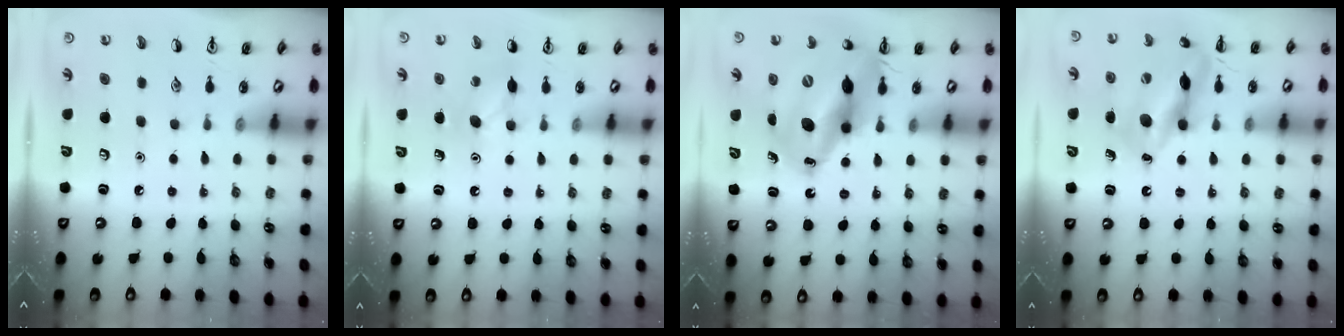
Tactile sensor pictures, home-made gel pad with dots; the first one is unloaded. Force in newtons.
{"total": 5.9, "press": 5.6, "slide": 1.7}
{"total": 17.0, "press": 16.2, "slide": 5.1}
{"total": 14.0, "press": 13.9, "slide": 1.4}